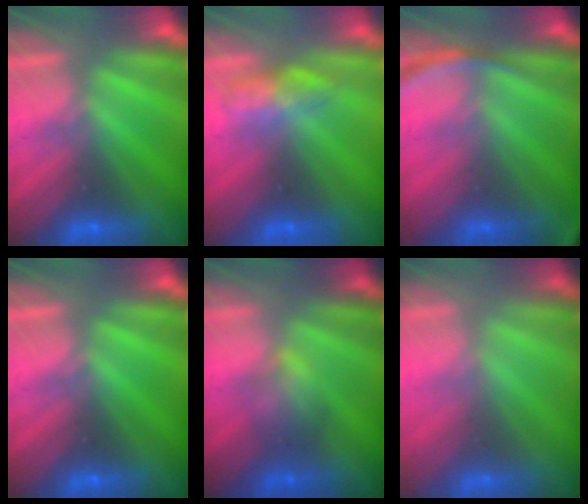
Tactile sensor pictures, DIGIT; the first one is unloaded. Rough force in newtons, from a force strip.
{"total": 2.8}
{"total": 2.6}
{"total": 0.0}
{"total": 2.0}
{"total": 1.6}